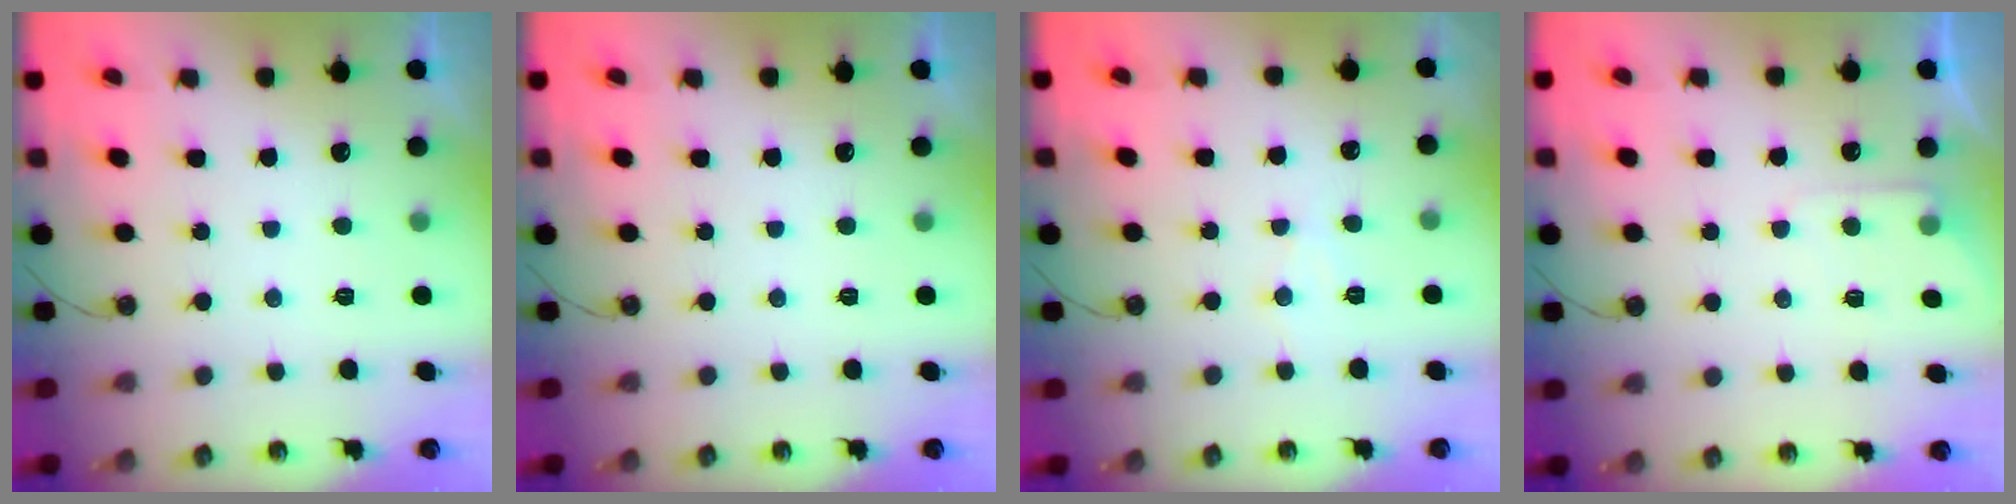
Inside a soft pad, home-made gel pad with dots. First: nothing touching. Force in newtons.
{"total": 0.0}
{"total": 5.2, "press": 5.2, "slide": 0.8}
{"total": 4.9, "press": 4.9, "slide": 0.6}